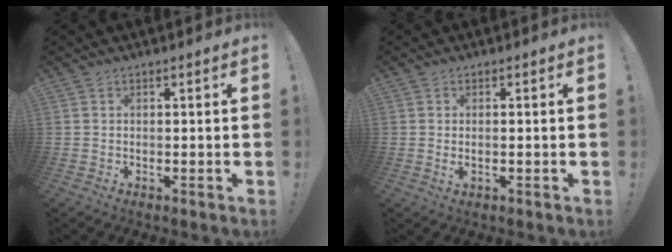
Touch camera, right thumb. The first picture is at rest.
{"total": 1.4, "force": [-0.1, 0.0, 1.4], "torque": [-0.024, -0.002, -0.004]}